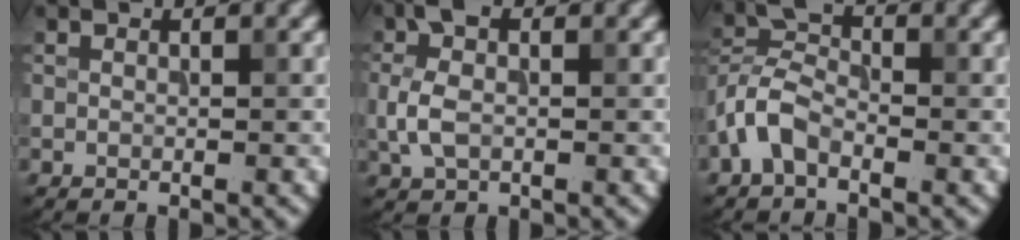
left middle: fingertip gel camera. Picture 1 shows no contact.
{"total": 3.6, "force": [-0.1, 2.3, 2.8], "torque": [-0.072, 0.007, -0.008]}
{"total": 3.8, "force": [-2.2, 1.9, 2.4], "torque": [-0.052, 0.011, -0.057]}